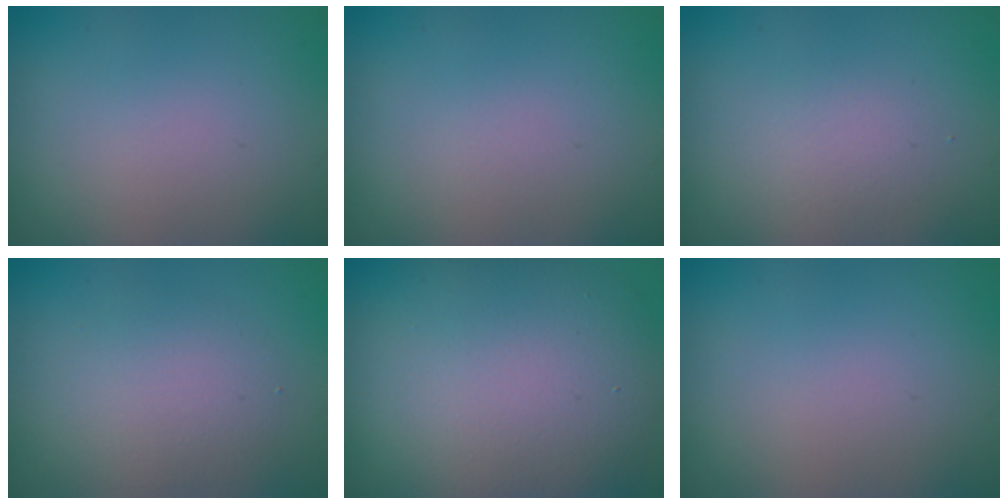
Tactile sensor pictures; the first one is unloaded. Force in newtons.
{"total": 0.0}
{"total": 1.3, "press": 1.3, "slide": 0.1}
{"total": 2.6, "press": 2.6, "slide": 0.3}
{"total": 12.7, "press": 12.6, "slide": 0.8}
{"total": 0.0}